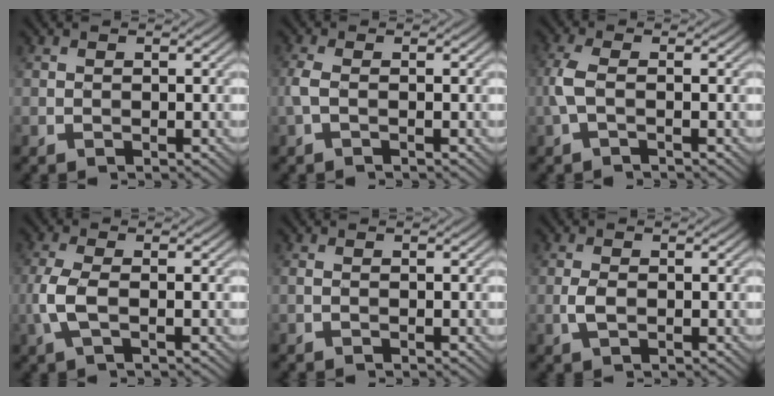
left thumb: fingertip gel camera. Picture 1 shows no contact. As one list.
[{"total": 2.0, "force": [-0.5, 0.6, 1.9], "torque": [-0.049, 0.004, -0.015]}, {"total": 3.2, "force": [-0.6, 0.9, 2.9], "torque": [-0.077, 0.005, -0.021]}, {"total": 4.2, "force": [-1.0, 1.5, 3.8], "torque": [-0.102, 0.001, -0.026]}, {"total": 0.5, "force": [-0.1, 0.1, 0.5], "torque": [-0.014, 0.000, -0.003]}, {"total": 2.0, "force": [-0.4, 1.0, 1.7], "torque": [-0.042, 0.001, -0.010]}]